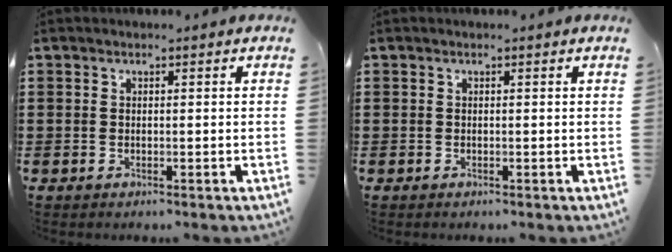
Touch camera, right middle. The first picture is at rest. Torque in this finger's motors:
{"motor_torque": [0.08, -0.04, -0.02, -0.01]}